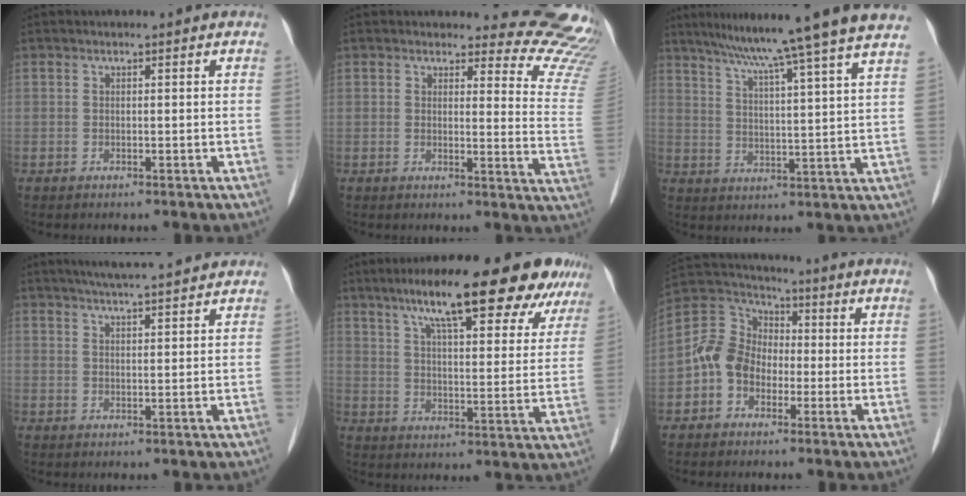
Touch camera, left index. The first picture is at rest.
{"total": 13.3, "force": [13.2, 1.6, 0.2], "torque": [0.036, -0.133, 0.102]}
{"total": 18.1, "force": [15.2, -2.2, 9.6], "torque": [-0.154, -0.014, 0.198]}
{"total": 8.7, "force": [7.7, 0.5, 4.0], "torque": [-0.063, 0.026, 0.109]}
{"total": 21.2, "force": [15.3, 4.3, 14.1], "torque": [-0.201, 0.035, 0.208]}
{"total": 8.0, "force": [-2.0, 6.7, 3.9], "torque": [-0.103, 0.037, -0.044]}